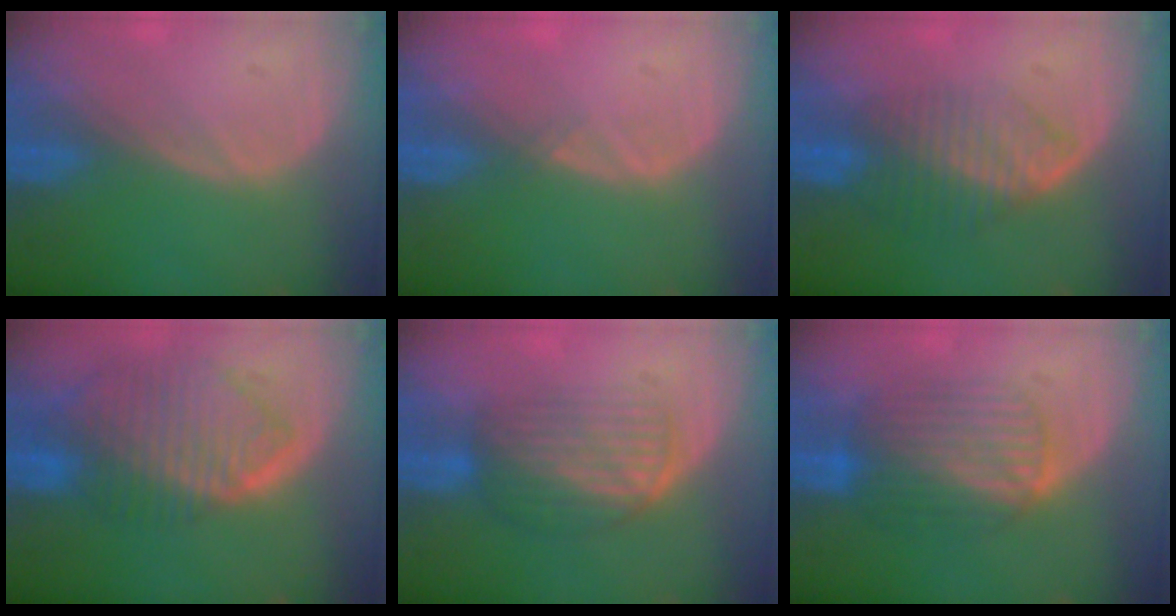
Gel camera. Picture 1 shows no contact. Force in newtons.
{"total": 0.7, "press": 0.5, "slide": 0.4}
{"total": 6.7, "press": 6.0, "slide": 2.9}
{"total": 9.9, "press": 8.4, "slide": 5.2}
{"total": 6.0, "press": 5.8, "slide": 1.5}
{"total": 6.7, "press": 6.7, "slide": 0.3}